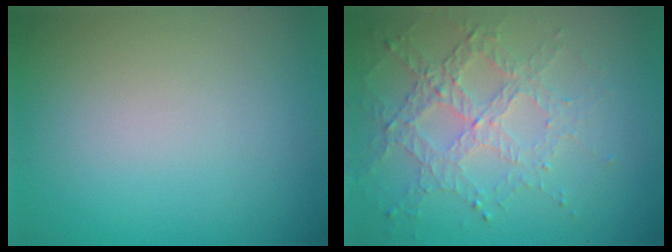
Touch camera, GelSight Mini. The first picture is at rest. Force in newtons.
{"total": 4.7, "press": 3.3, "slide": 3.4}